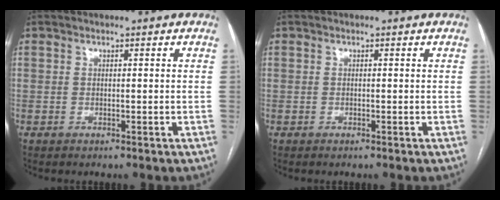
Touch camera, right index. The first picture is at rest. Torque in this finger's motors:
{"motor_torque": [-0.88, 0.75, -0.65, -0.15]}